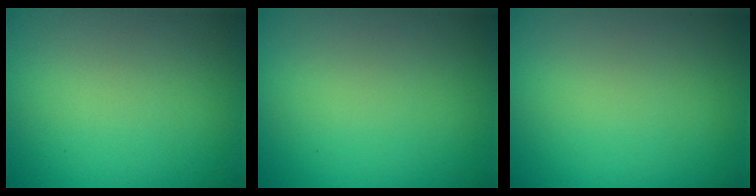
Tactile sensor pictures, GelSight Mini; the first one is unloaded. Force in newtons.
{"total": 0.0}
{"total": 0.0}